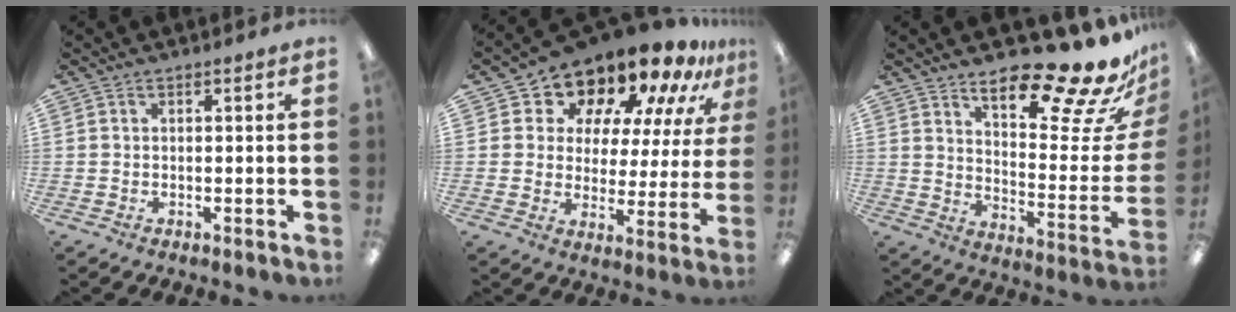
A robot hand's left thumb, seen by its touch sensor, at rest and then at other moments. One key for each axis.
{"total": 13.5, "fx": 12.2, "fy": 4.7, "fz": 3.3, "tx": -0.066, "ty": -0.117, "tz": 0.205}
{"total": 19.7, "fx": 16.0, "fy": 3.2, "fz": 11.1, "tx": -0.153, "ty": -0.135, "tz": 0.254}